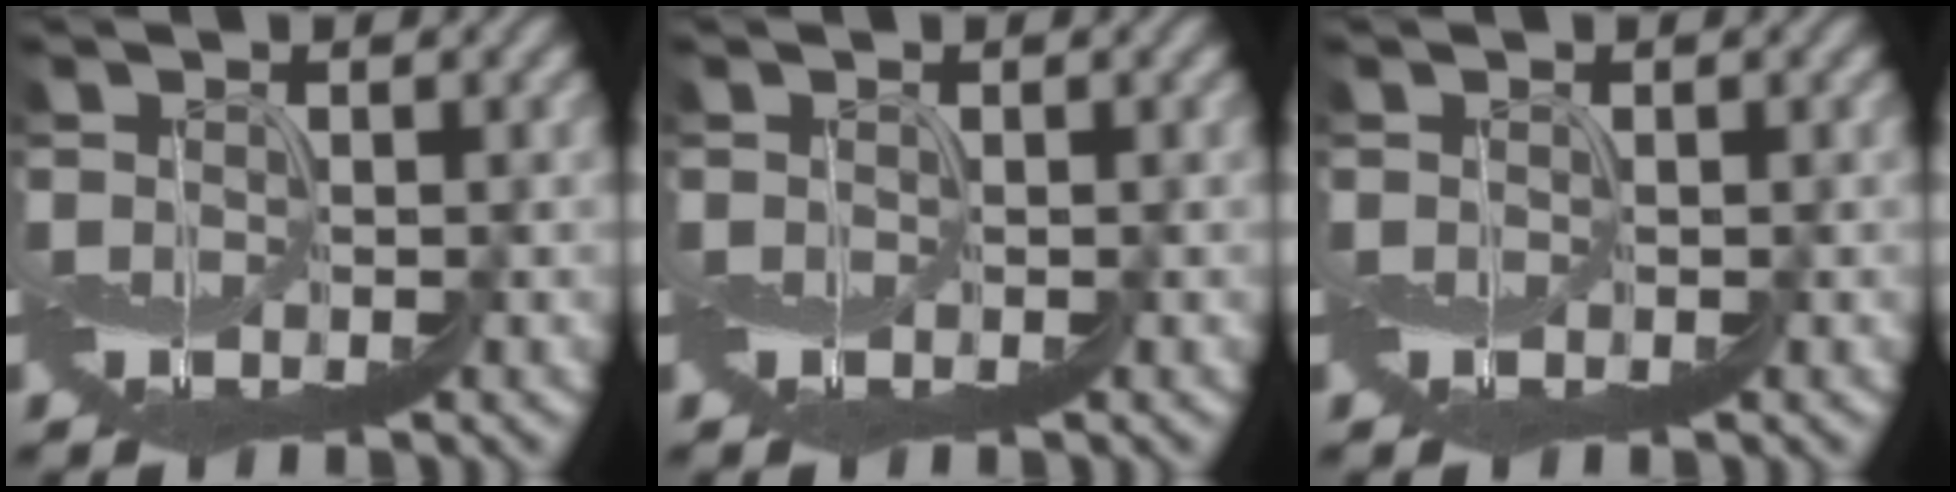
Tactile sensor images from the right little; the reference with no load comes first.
{"total": 0.0}
{"total": 0.0}